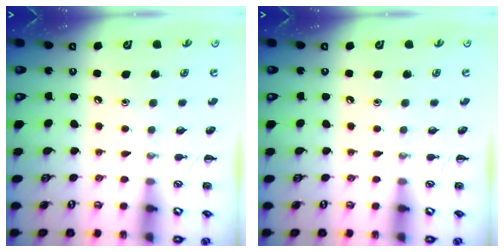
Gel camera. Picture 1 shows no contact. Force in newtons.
{"total": 0.0}